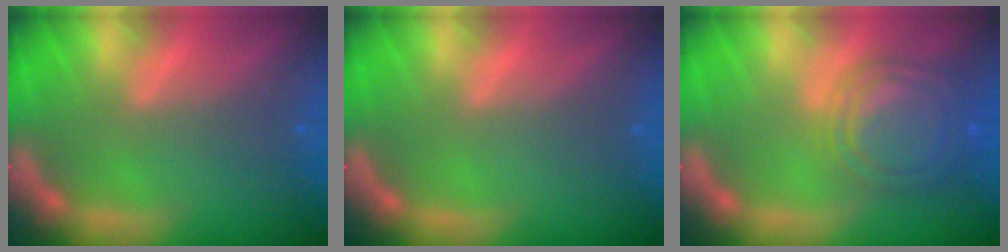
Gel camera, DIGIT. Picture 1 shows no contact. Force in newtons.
{"total": 0.0}
{"total": 8.5}